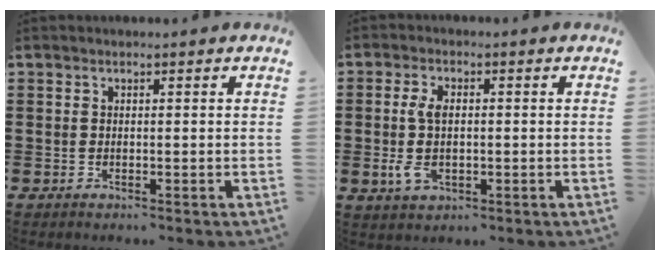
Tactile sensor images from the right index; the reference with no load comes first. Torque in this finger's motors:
{"motor_torque": [1.10, 1.04, 0.21, 0.14]}